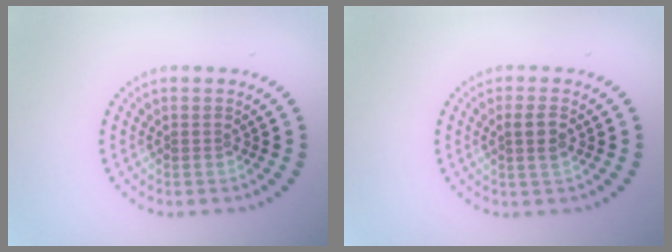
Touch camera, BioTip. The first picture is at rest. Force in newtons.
{"total": 1.8, "press": 1.7, "slide": 0.6}